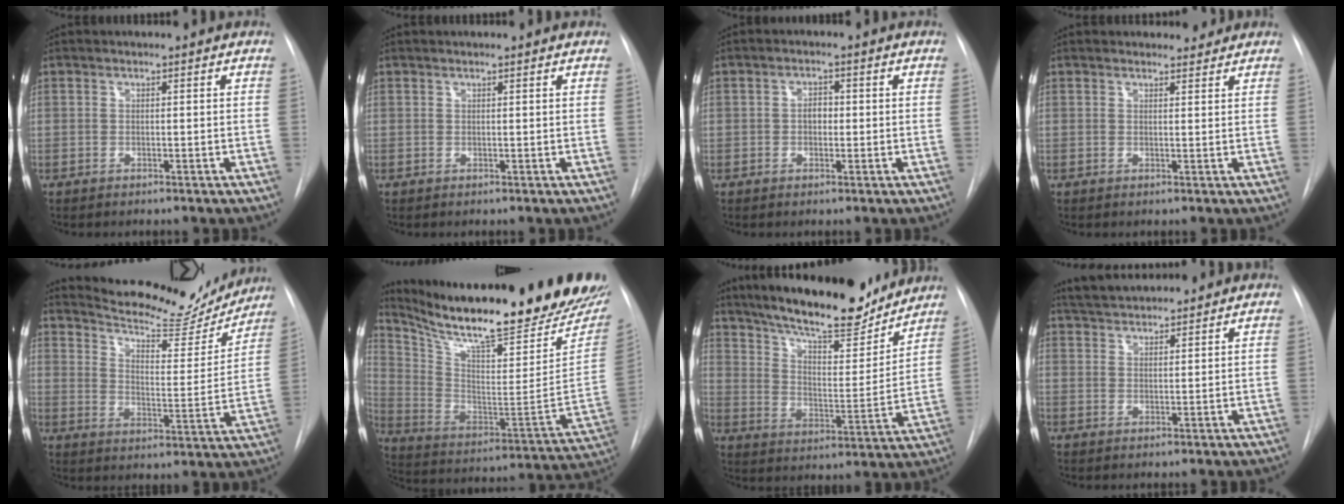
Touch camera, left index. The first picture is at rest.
{"total": 1.1, "force": [1.0, 0.0, 0.4], "torque": [-0.010, 0.014, 0.018]}
{"total": 2.1, "force": [-0.1, 1.5, 1.5], "torque": [-0.023, 0.007, -0.002]}
{"total": 2.8, "force": [2.7, 0.9, 0.2], "torque": [0.000, 0.002, 0.031]}
{"total": 18.5, "force": [17.4, 3.8, 4.9], "torque": [-0.069, -0.039, 0.234]}
{"total": 28.8, "force": [24.8, 2.8, 14.3], "torque": [-0.249, -0.090, 0.356]}
{"total": 20.5, "force": [17.9, 4.2, 9.1], "torque": [-0.149, -0.008, 0.267]}
{"total": 7.5, "force": [7.0, 1.4, 2.3], "torque": [-0.044, 0.032, 0.118]}